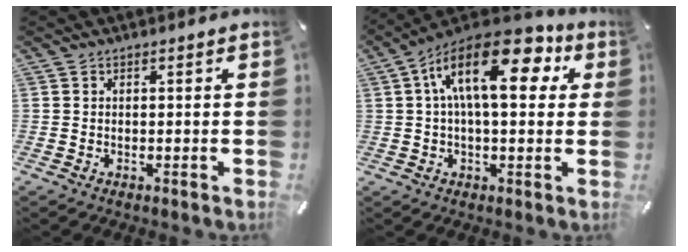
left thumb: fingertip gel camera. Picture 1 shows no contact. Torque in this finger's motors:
{"motor_torque": [0.84, 1.81, 2.03, -0.74, 0.58]}